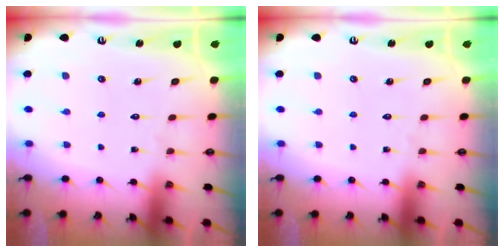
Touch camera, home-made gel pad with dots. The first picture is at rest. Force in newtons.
{"total": 0.0}